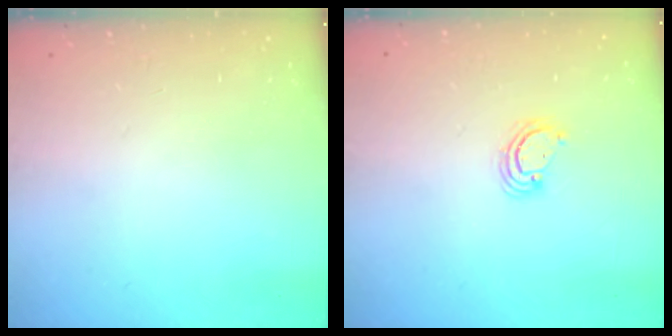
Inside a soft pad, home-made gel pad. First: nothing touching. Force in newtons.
{"total": 3.7, "press": 3.7, "slide": 0.4}